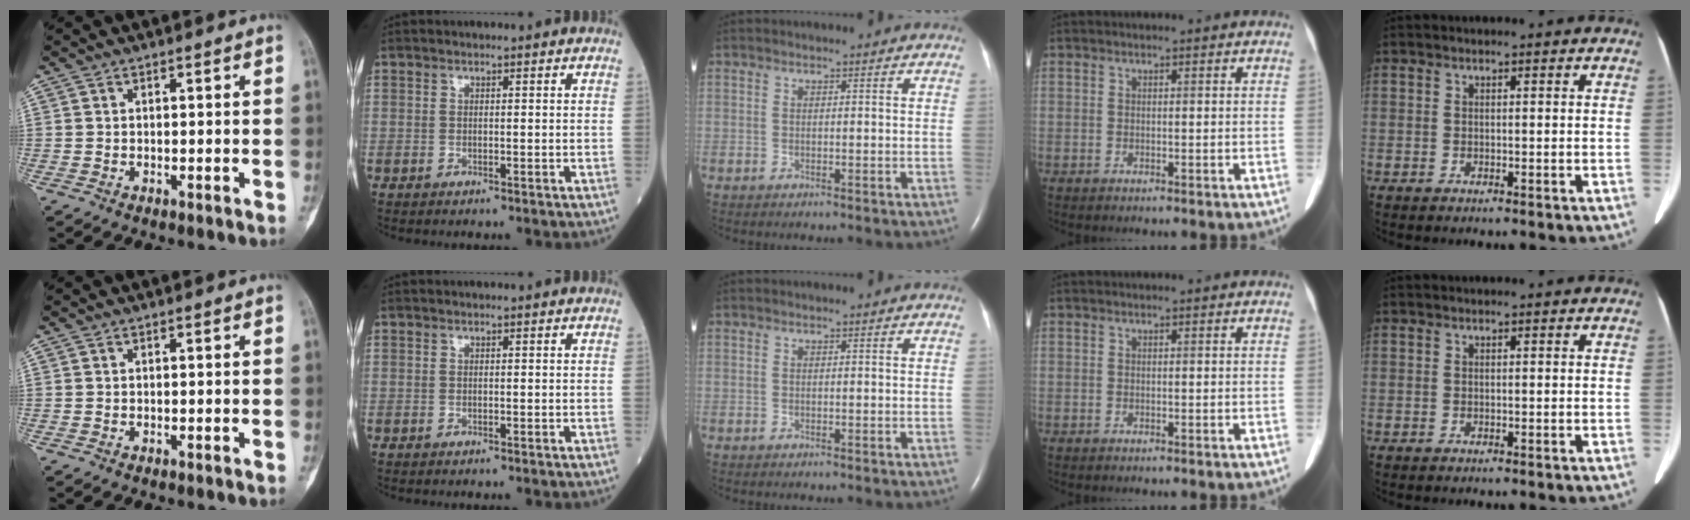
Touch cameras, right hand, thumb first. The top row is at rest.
{}